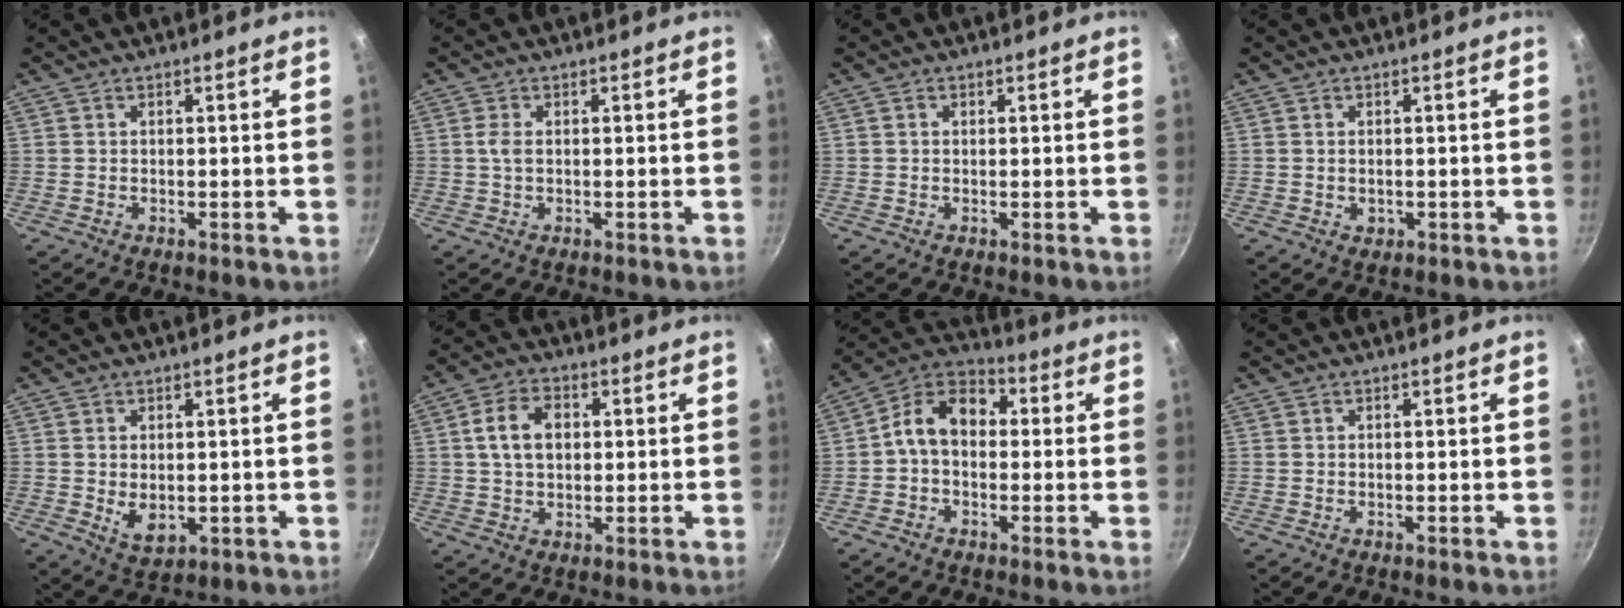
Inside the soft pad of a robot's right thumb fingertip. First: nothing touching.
{"total": 2.1, "force": [0.2, 1.2, 1.7], "torque": [-0.036, 0.002, 0.003]}
{"total": 0.8, "force": [0.1, 0.7, 0.4], "torque": [-0.006, 0.005, 0.002]}
{"total": 1.7, "force": [-0.1, 1.3, 1.1], "torque": [-0.014, -0.001, 0.000]}
{"total": 5.3, "force": [-0.1, 3.5, 4.0], "torque": [-0.062, -0.014, 0.009]}
{"total": 8.4, "force": [1.4, 6.0, 5.8], "torque": [-0.088, 0.012, 0.020]}
{"total": 10.6, "force": [0.2, 7.7, 7.3], "torque": [-0.097, 0.038, -0.022]}
{"total": 0.0}